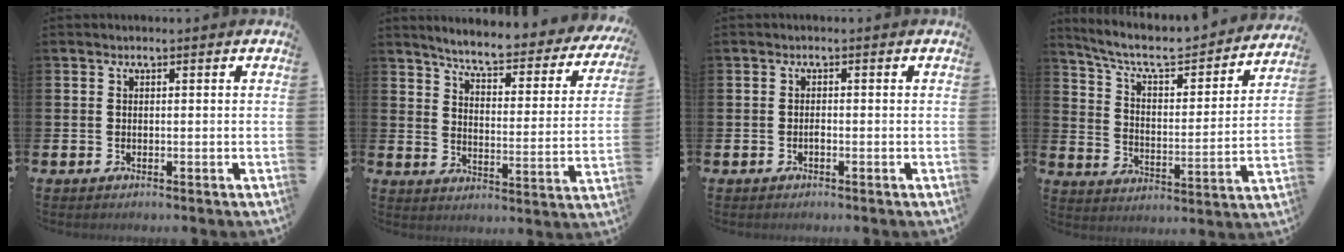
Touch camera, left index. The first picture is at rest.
{"total": 5.6, "force": [5.2, 0.5, 2.2], "torque": [-0.065, -0.044, 0.081]}
{"total": 0.6, "force": [-0.4, 0.2, 0.4], "torque": [-0.007, -0.005, -0.007]}
{"total": 7.6, "force": [6.6, 1.9, 3.1], "torque": [-0.092, -0.048, 0.108]}